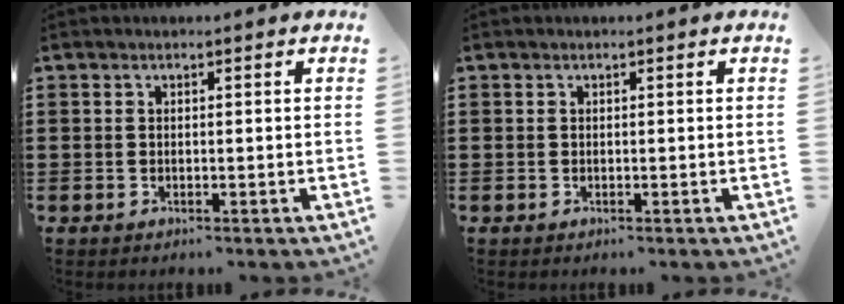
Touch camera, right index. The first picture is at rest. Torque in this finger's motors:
{"motor_torque": [0.00, 0.00, 0.00, 0.00]}